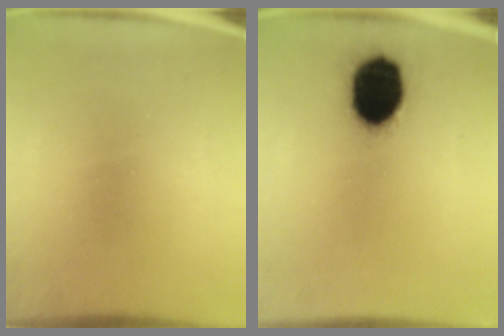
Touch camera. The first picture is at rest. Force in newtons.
{"total": 16.0}